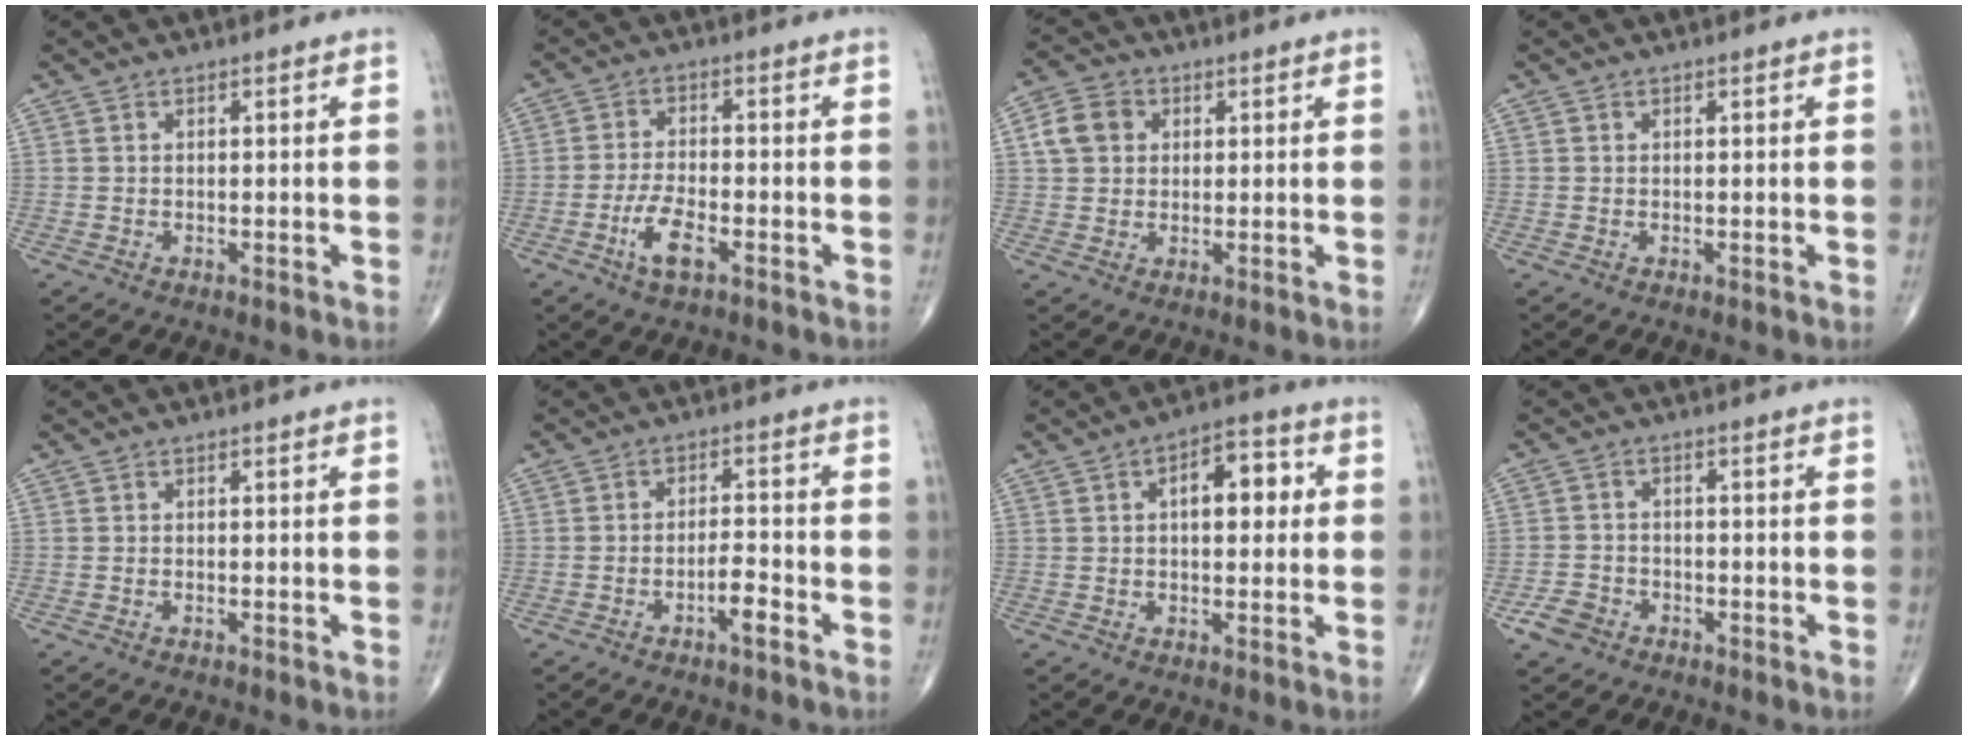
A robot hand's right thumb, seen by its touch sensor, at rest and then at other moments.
{"total": 6.0, "force": [-2.8, 2.1, 4.9], "torque": [-0.098, 0.011, -0.052]}
{"total": 6.3, "force": [1.5, 5.1, 3.2], "torque": [-0.050, 0.006, 0.023]}
{"total": 0.0}
{"total": 0.0}
{"total": 4.2, "force": [-2.1, 0.9, 3.6], "torque": [-0.062, 0.014, -0.037]}
{"total": 8.4, "force": [1.5, 4.5, 7.0], "torque": [-0.075, 0.016, 0.016]}
{"total": 3.8, "force": [-2.3, 2.7, 1.3], "torque": [-0.021, 0.012, -0.041]}